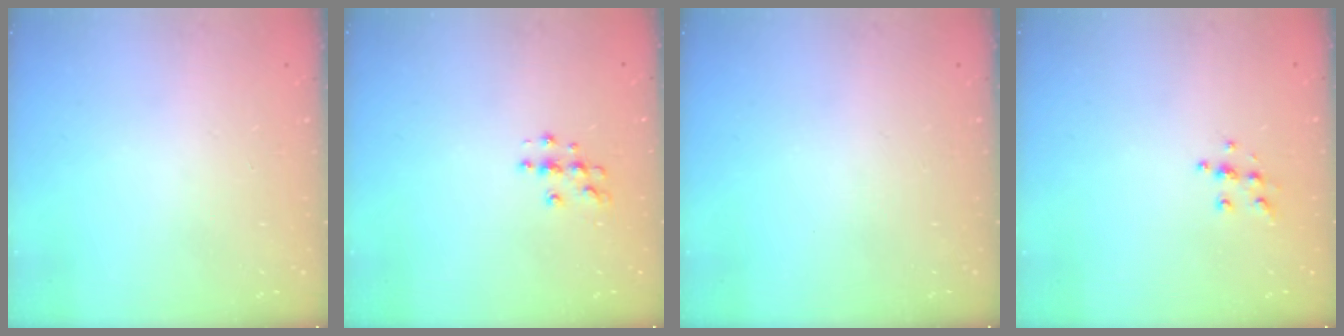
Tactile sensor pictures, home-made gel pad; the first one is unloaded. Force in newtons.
{"total": 4.5, "press": 4.4, "slide": 0.4}
{"total": 0.0}
{"total": 5.9, "press": 5.9, "slide": 0.5}